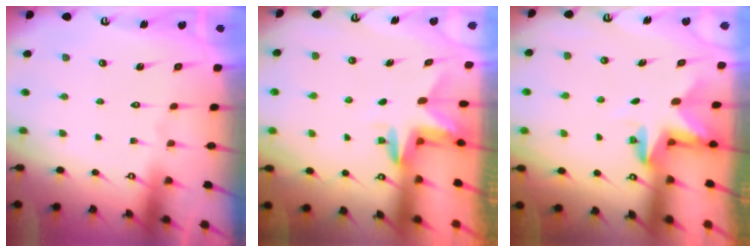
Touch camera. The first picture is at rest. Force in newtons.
{"total": 3.1, "press": 3.1, "slide": 0.2}
{"total": 3.0, "press": 3.0, "slide": 0.3}